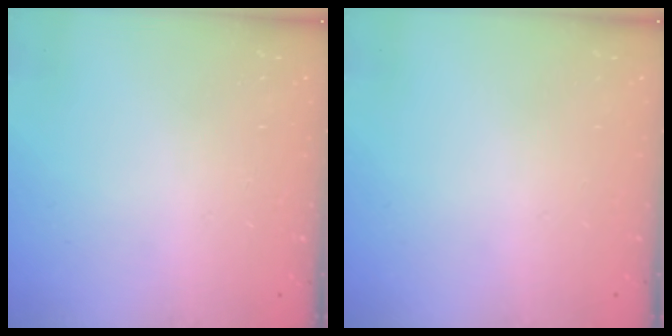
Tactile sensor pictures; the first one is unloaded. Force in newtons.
{"total": 0.0}